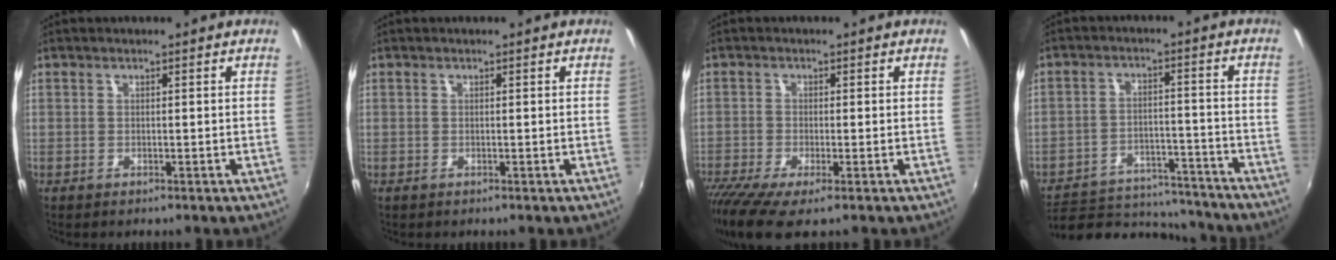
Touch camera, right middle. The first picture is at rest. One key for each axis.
{"total": 0.0}
{"total": 8.8, "fx": -5.8, "fy": 1.9, "fz": 6.5, "tx": -0.148, "ty": -0.044, "tz": -0.105}
{"total": 15.6, "fx": -13.8, "fy": 6.4, "fz": 3.8, "tx": -0.088, "ty": 0.029, "tz": -0.176}